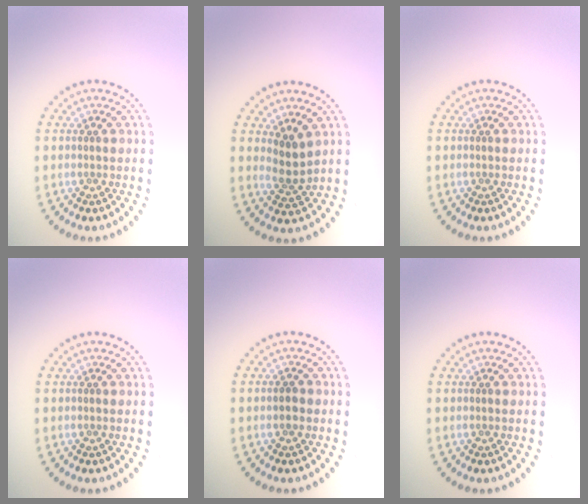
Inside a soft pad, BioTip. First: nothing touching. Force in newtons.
{"total": 2.4, "press": 1.9, "slide": 1.6}
{"total": 0.0}
{"total": 0.0}
{"total": 1.3, "press": 1.3, "slide": 0.1}
{"total": 0.0}